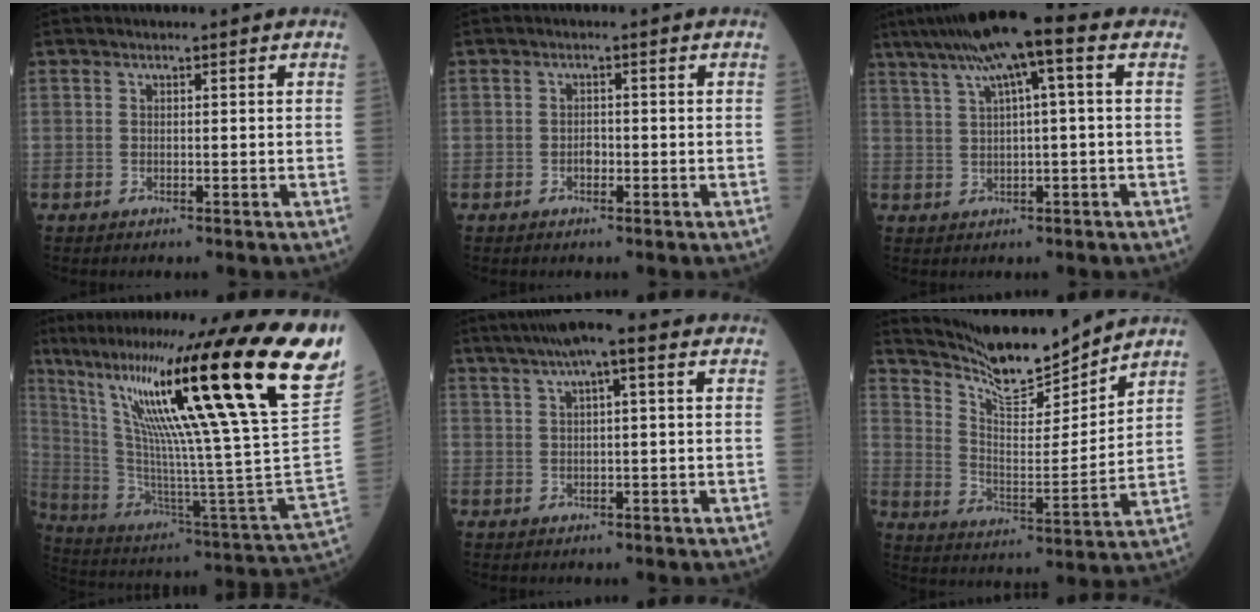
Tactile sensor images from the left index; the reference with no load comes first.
{"total": 1.2, "force": [-0.6, 0.8, 0.7], "torque": [-0.010, 0.004, -0.010]}
{"total": 9.8, "force": [4.9, 0.3, 8.5], "torque": [-0.148, 0.035, 0.077]}
{"total": 36.0, "force": [21.5, -0.4, 28.8], "torque": [-0.394, -0.037, 0.346]}
{"total": 7.1, "force": [4.3, 0.6, 5.6], "torque": [-0.093, 0.034, 0.065]}
{"total": 13.2, "force": [12.6, 0.5, 4.0], "torque": [-0.083, -0.008, 0.221]}